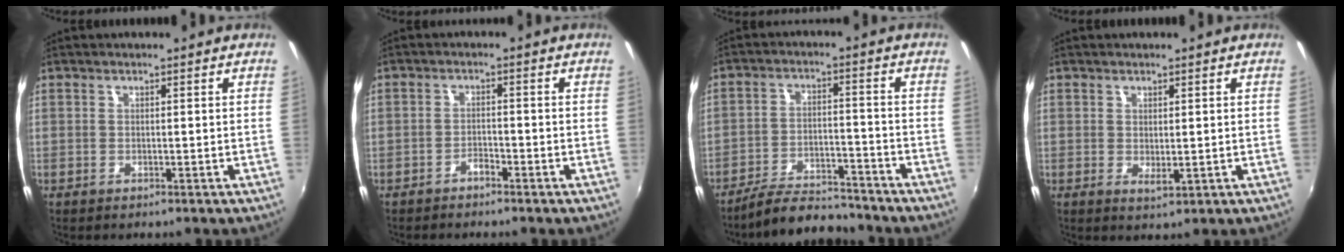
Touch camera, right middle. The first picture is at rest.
{"total": 1.7, "force": [-1.6, 0.6, 0.5], "torque": [-0.012, 0.002, -0.026]}
{"total": 10.6, "force": [-9.8, 2.0, 3.4], "torque": [-0.089, -0.004, -0.156]}
{"total": 1.7, "force": [0.3, 0.8, 1.4], "torque": [-0.023, -0.005, 0.006]}